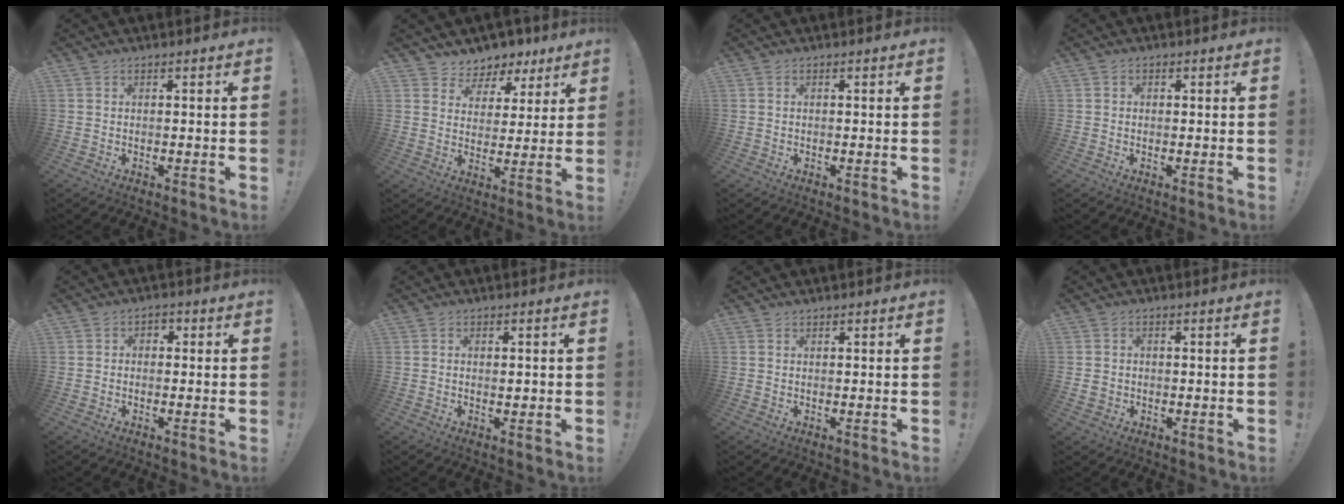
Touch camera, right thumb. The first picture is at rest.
{"total": 6.1, "force": [4.2, 4.4, 0.6], "torque": [-0.001, -0.043, 0.080]}
{"total": 0.0}
{"total": 0.9, "force": [-0.1, 0.8, 0.3], "torque": [-0.001, 0.001, -0.002]}
{"total": 2.2, "force": [-1.0, 1.7, 1.0], "torque": [-0.012, 0.007, -0.019]}
{"total": 1.1, "force": [0.2, 0.5, 1.0], "torque": [-0.003, -0.004, -0.001]}
{"total": 0.5, "force": [0.5, 0.1, 0.0], "torque": [0.006, -0.004, 0.009]}
{"total": 2.1, "force": [0.0, 2.0, 0.7], "torque": [-0.004, -0.002, 0.001]}